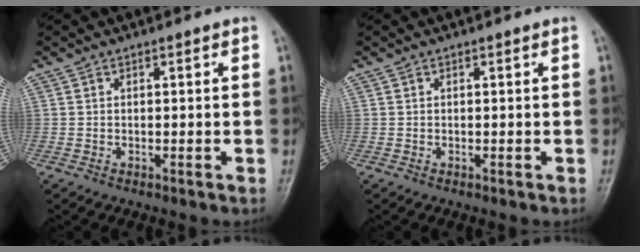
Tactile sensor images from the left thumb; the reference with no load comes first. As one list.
[{"total": 0.0}]